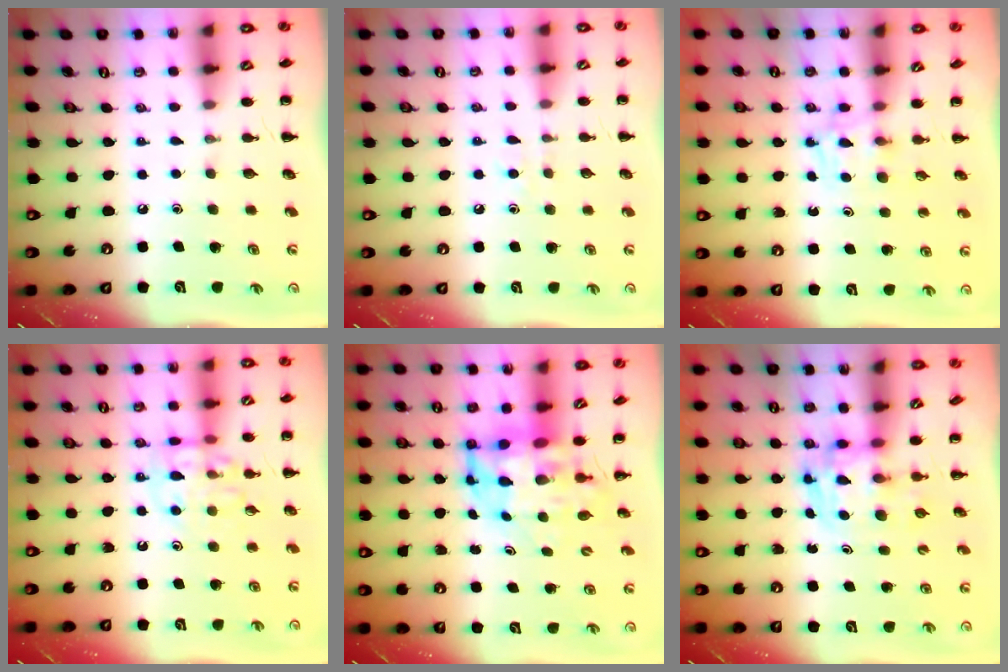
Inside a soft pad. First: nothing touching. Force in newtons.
{"total": 2.9, "press": 2.7, "slide": 1.1}
{"total": 3.9, "press": 3.6, "slide": 1.4}
{"total": 11.2, "press": 11.1, "slide": 1.4}
{"total": 7.5, "press": 7.2, "slide": 2.1}
{"total": 3.6, "press": 3.5, "slide": 0.6}